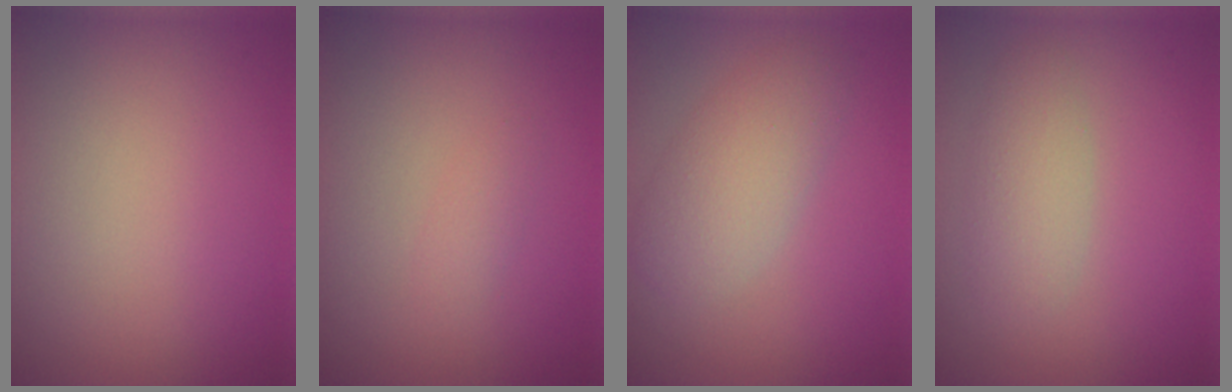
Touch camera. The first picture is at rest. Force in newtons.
{"total": 0.9, "press": 0.9, "slide": 0.0}
{"total": 3.8, "press": 3.8, "slide": 0.1}
{"total": 2.5, "press": 2.5, "slide": 0.2}